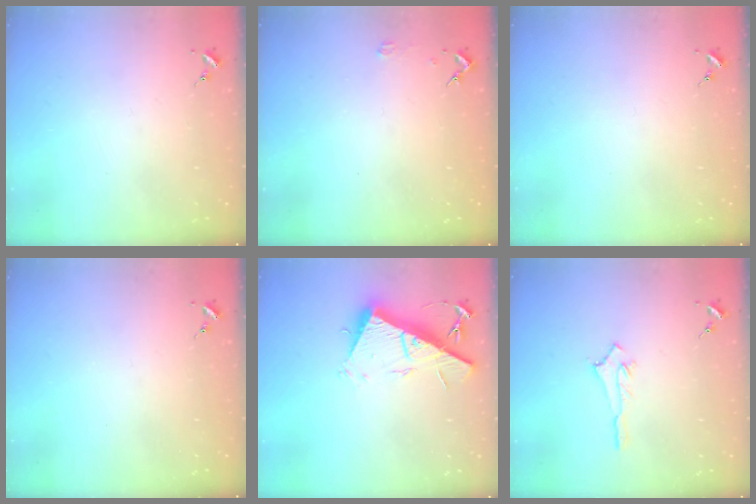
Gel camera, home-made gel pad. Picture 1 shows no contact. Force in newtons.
{"total": 2.0, "press": 2.0, "slide": 0.2}
{"total": 0.0}
{"total": 0.0}
{"total": 16.0, "press": 16.0, "slide": 0.3}
{"total": 2.8, "press": 2.7, "slide": 0.4}